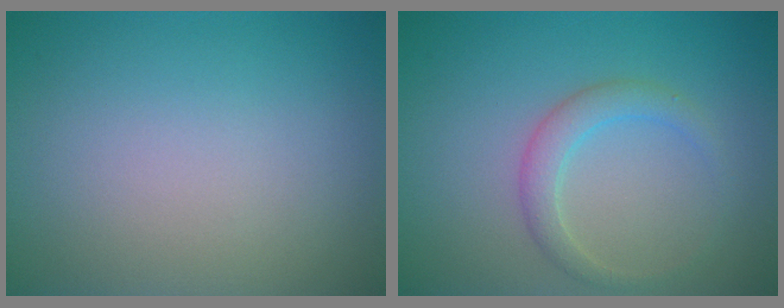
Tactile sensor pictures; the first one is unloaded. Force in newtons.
{"total": 2.2, "press": 2.2, "slide": 0.1}